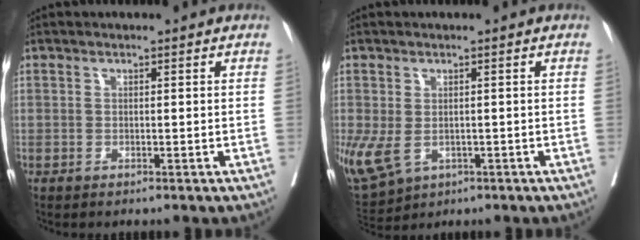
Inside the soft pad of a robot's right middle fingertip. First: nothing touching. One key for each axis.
{"total": 15.1, "fx": -4.7, "fy": 11.4, "fz": 8.8, "tx": -0.251, "ty": -0.019, "tz": -0.060}